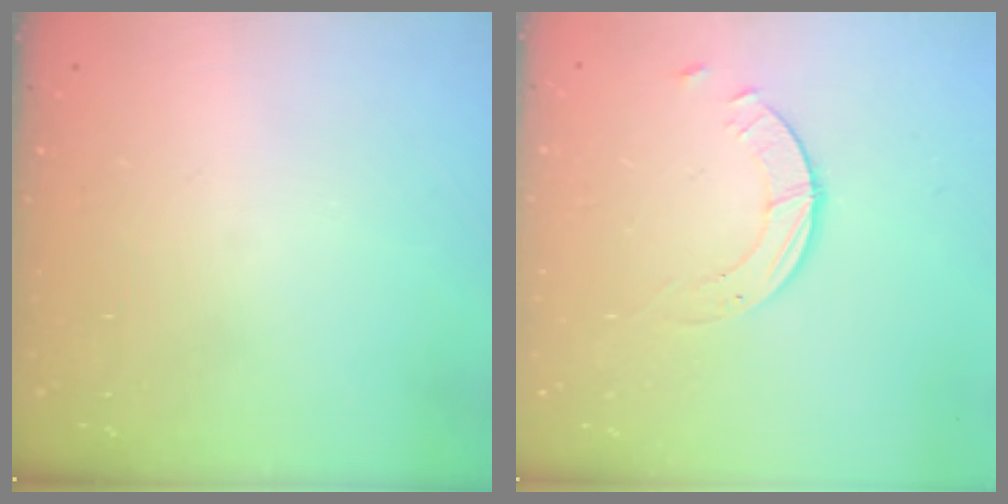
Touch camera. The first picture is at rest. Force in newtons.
{"total": 1.8, "press": 1.8, "slide": 0.2}